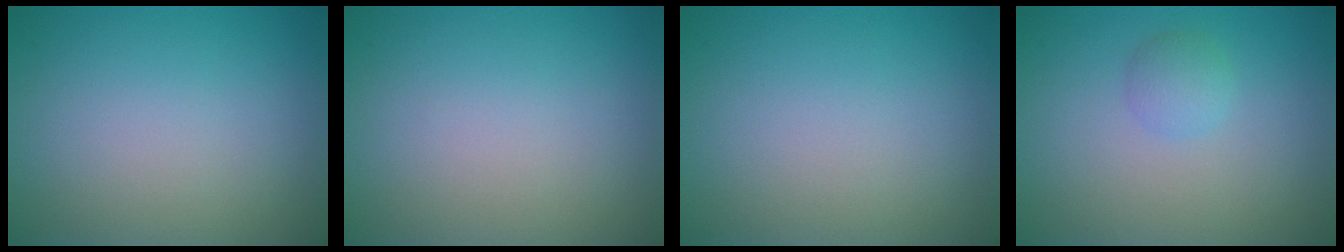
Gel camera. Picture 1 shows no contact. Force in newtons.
{"total": 0.0}
{"total": 0.0}
{"total": 1.5, "press": 1.5, "slide": 0.1}